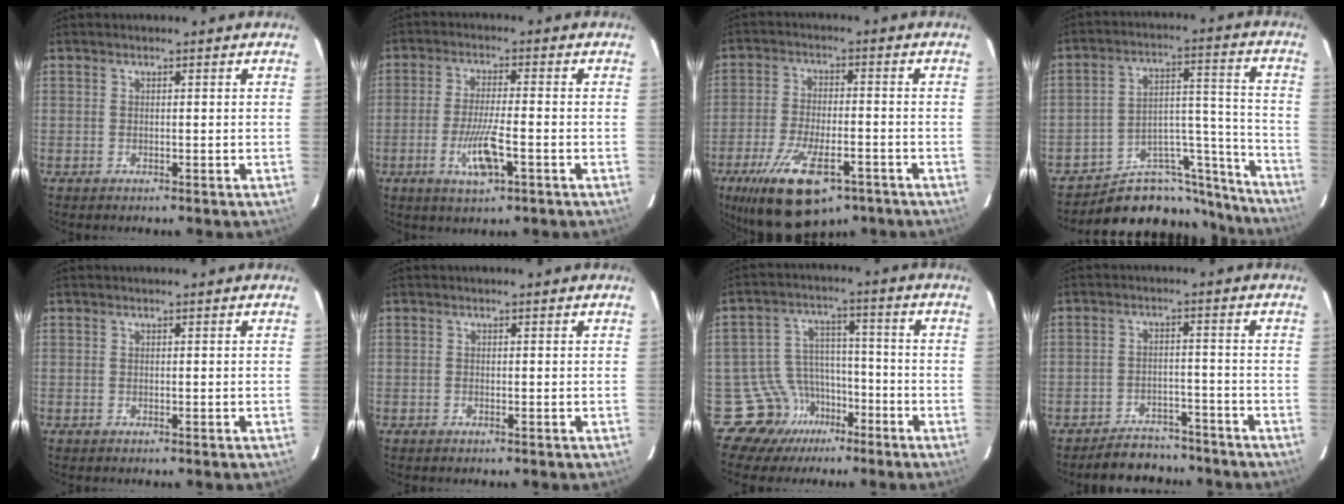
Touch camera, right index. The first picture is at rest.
{"total": 6.9, "force": [-2.6, 0.9, 6.3], "torque": [-0.123, -0.011, -0.045]}
{"total": 13.8, "force": [-8.1, 5.1, 9.9], "torque": [-0.189, -0.017, -0.129]}
{"total": 17.3, "force": [-16.0, 5.8, 3.0], "torque": [-0.015, 0.073, -0.228]}
{"total": 0.0}
{"total": 0.0}
{"total": 10.5, "force": [-5.7, 8.9, 0.4], "torque": [-0.007, 0.061, -0.078]}
{"total": 6.8, "force": [-6.2, 2.8, 0.3], "torque": [0.005, 0.012, -0.098]}